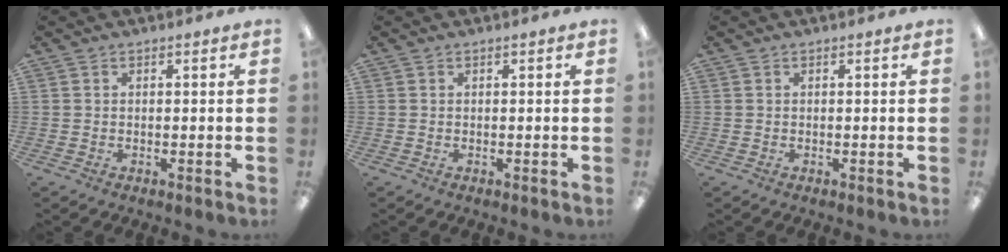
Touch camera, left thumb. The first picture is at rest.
{"total": 0.0}
{"total": 0.0}